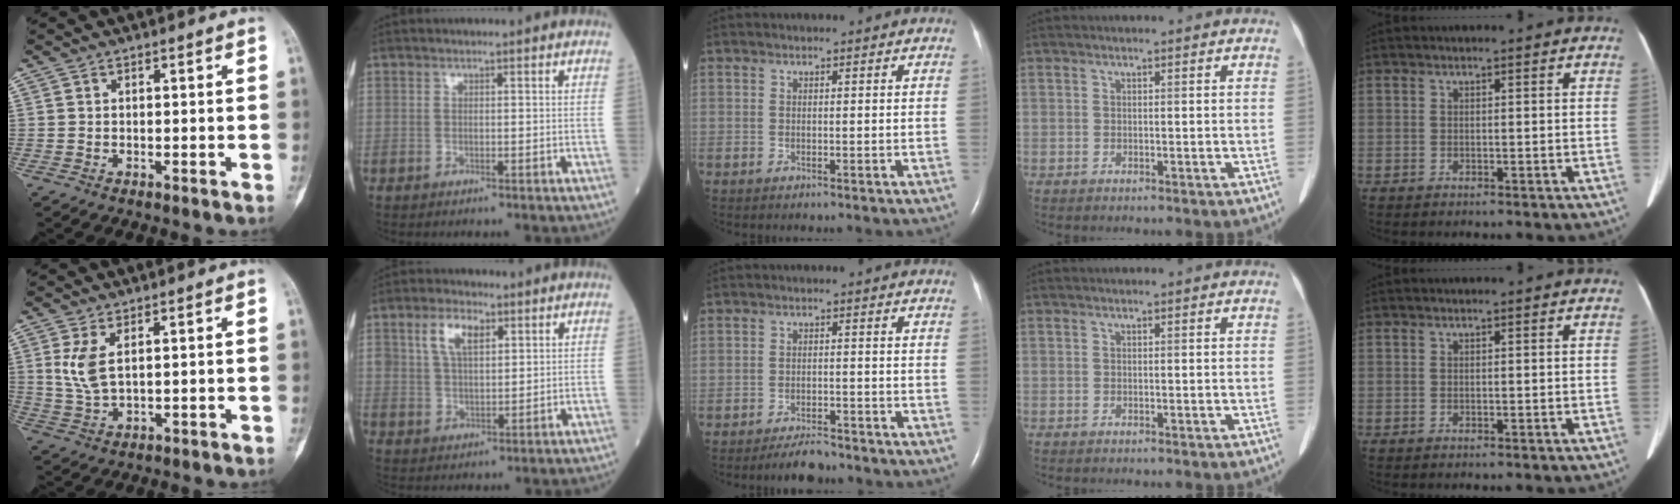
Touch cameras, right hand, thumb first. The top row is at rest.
{"thumb": {"total": 5.3, "force": [1.7, 2.3, 4.5], "torque": [-0.102, -0.008, 0.044]}, "index": {"total": 6.1, "force": [2.7, 3.0, 4.6], "torque": [-0.094, 0.011, 0.056]}, "middle": {"total": 4.0, "force": [-3.6, 1.0, 1.4], "torque": [-0.028, -0.007, -0.060]}}